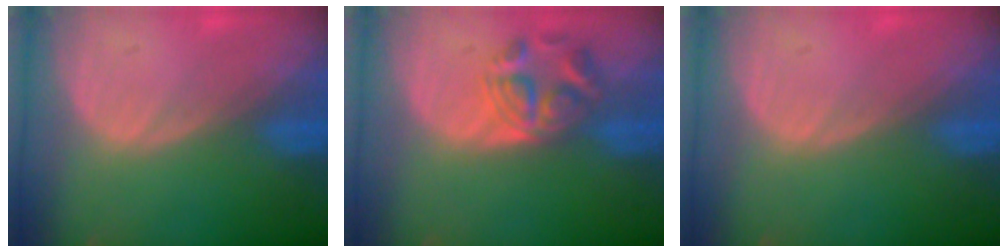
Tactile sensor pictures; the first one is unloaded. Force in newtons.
{"total": 5.7, "press": 5.1, "slide": 2.4}
{"total": 0.0}